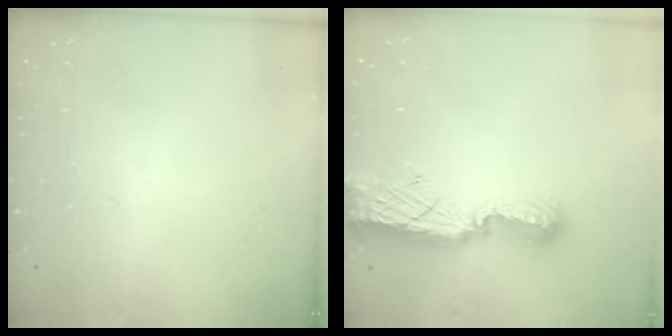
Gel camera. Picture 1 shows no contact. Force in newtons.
{"total": 11.3, "press": 11.3, "slide": 0.8}